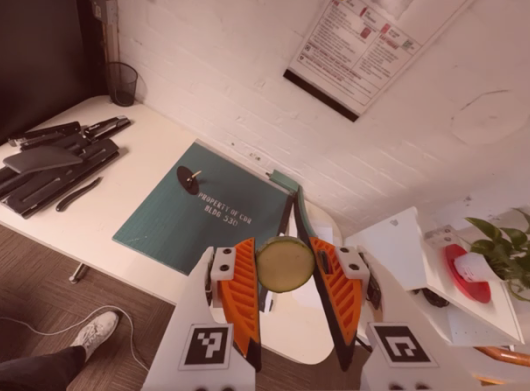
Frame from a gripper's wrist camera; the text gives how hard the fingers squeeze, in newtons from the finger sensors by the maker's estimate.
{"total": 9.0, "left": 9.1, "right": 9.0}